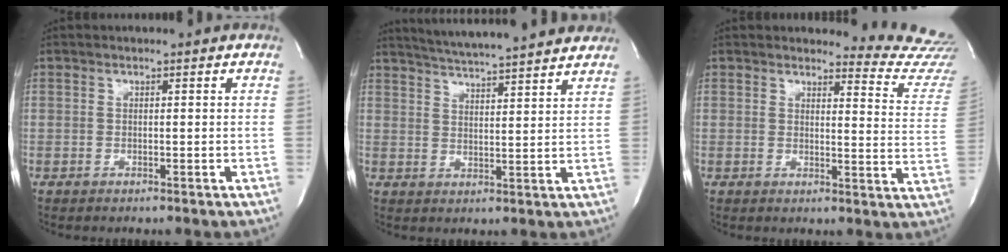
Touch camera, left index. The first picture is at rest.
{"total": 15.6, "force": [14.2, 0.4, 6.4], "torque": [-0.114, 0.011, 0.193]}
{"total": 11.1, "force": [11.1, -0.4, -0.3], "torque": [0.022, -0.132, 0.090]}